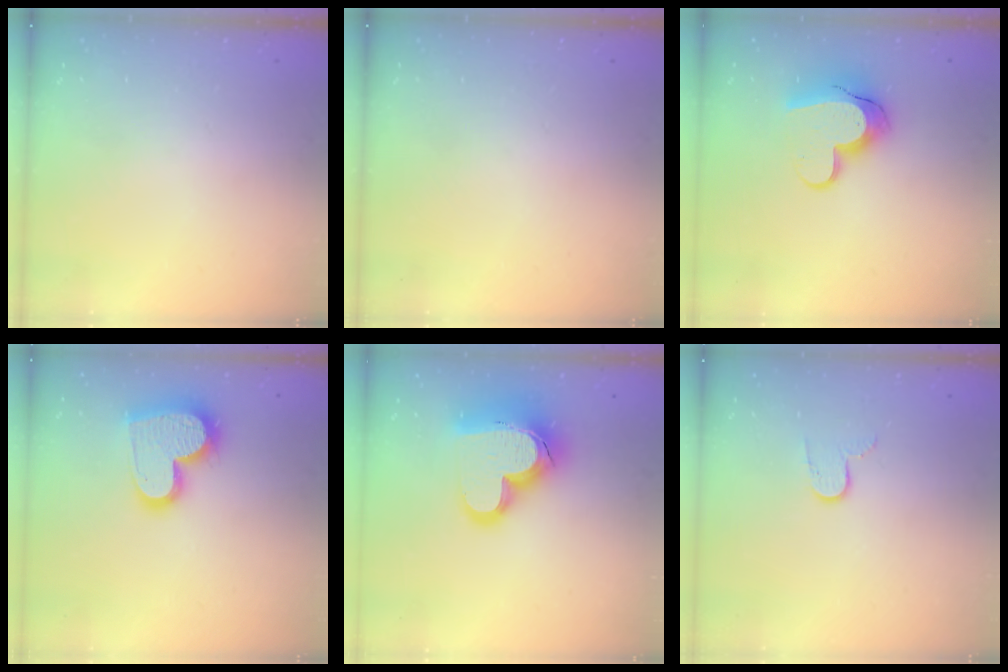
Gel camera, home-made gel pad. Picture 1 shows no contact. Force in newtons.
{"total": 0.0}
{"total": 12.4, "press": 12.3, "slide": 1.1}
{"total": 18.9, "press": 18.9, "slide": 1.5}
{"total": 20.9, "press": 20.8, "slide": 1.9}
{"total": 6.3, "press": 6.3, "slide": 0.5}